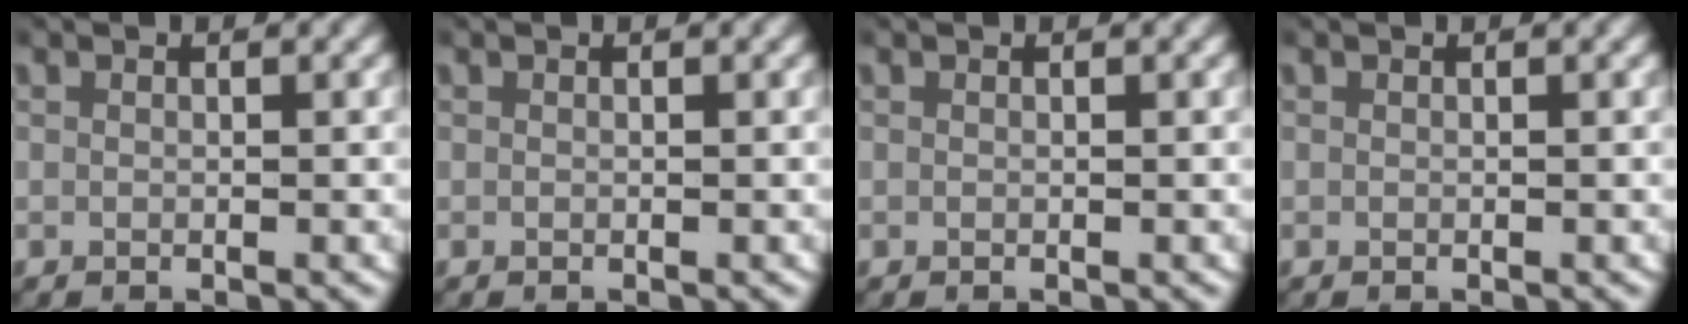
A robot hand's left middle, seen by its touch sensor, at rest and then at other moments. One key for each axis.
{"total": 0.0}
{"total": 0.0}
{"total": 0.0}